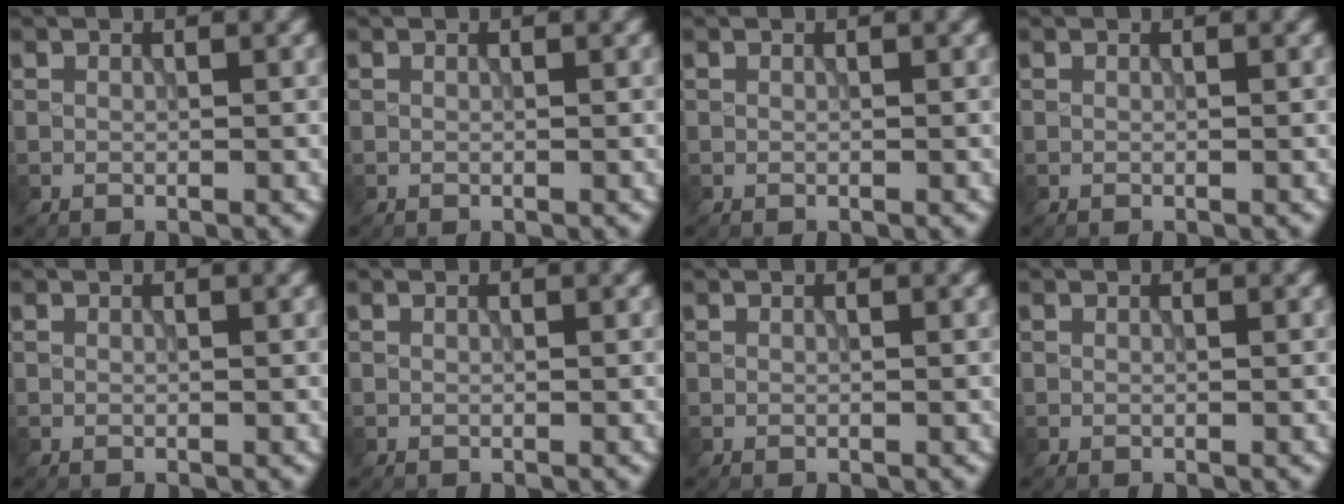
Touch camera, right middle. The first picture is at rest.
{"total": 0.0}
{"total": 0.0}
{"total": 0.0}
{"total": 0.0}
{"total": 0.0}
{"total": 0.0}
{"total": 0.0}